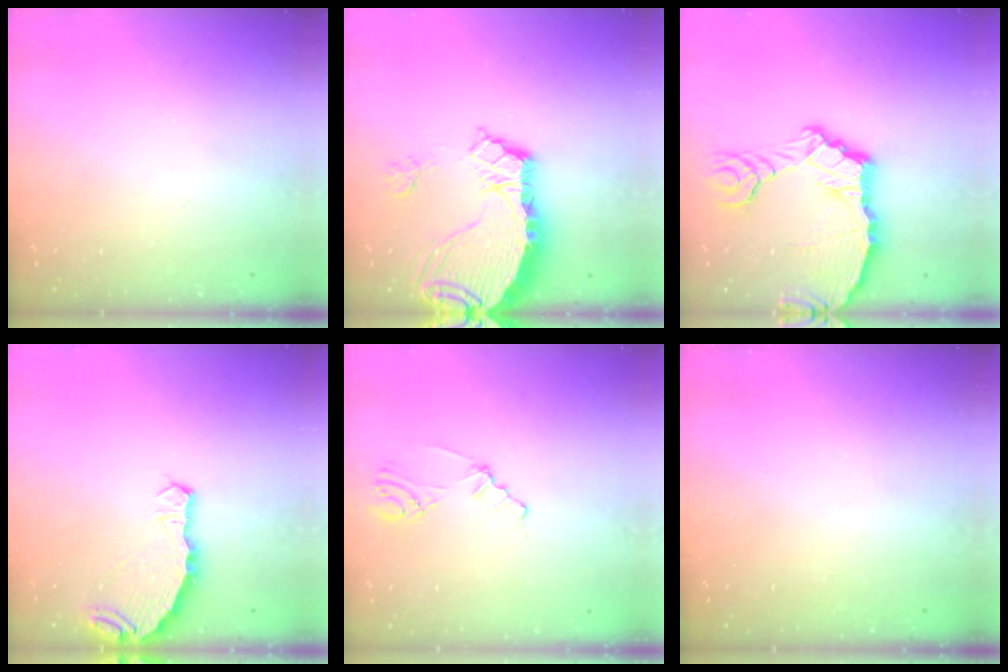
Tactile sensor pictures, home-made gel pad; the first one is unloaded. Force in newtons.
{"total": 8.9, "press": 8.9, "slide": 0.9}
{"total": 10.7, "press": 10.7, "slide": 1.4}
{"total": 8.1, "press": 6.7, "slide": 4.5}
{"total": 1.5, "press": 1.4, "slide": 0.7}
{"total": 0.0}